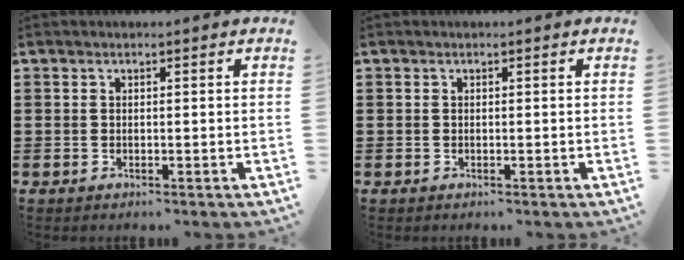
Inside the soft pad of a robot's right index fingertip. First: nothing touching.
{"total": 0.0}